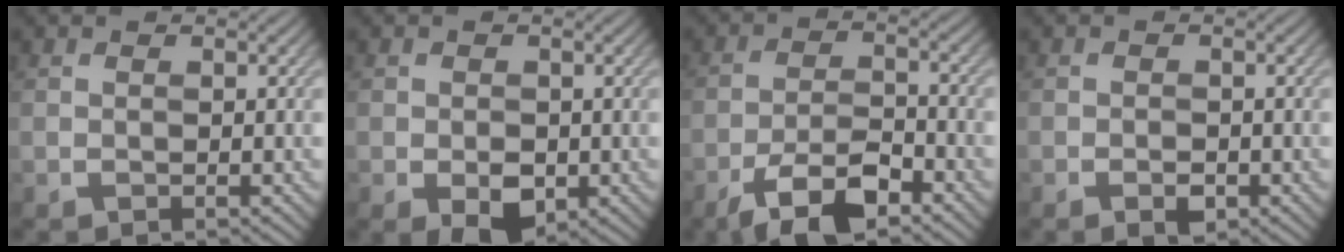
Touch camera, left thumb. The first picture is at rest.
{"total": 3.7, "force": [-1.1, 2.5, 2.5], "torque": [-0.044, -0.013, -0.017]}
{"total": 7.3, "force": [-5.0, 2.3, 4.8], "torque": [-0.091, 0.003, -0.097]}
{"total": 1.7, "force": [-0.9, 0.9, 1.2], "torque": [-0.017, -0.001, -0.015]}